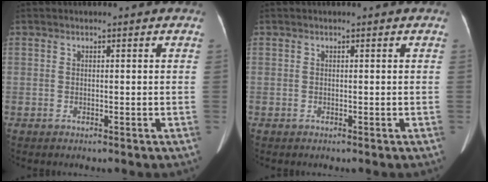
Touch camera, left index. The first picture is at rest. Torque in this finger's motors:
{"motor_torque": [0.19, -0.05, 0.04, 0.00]}